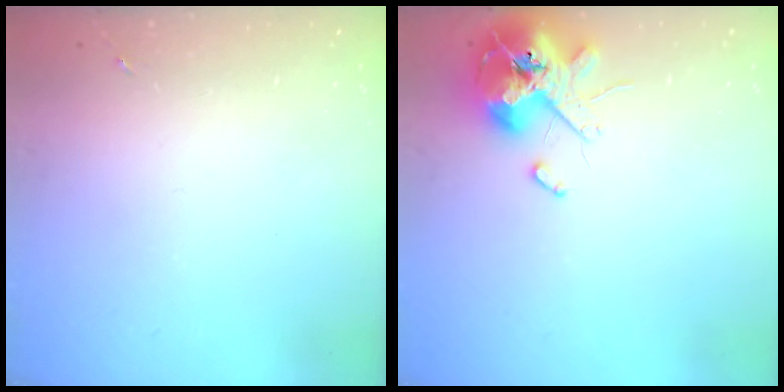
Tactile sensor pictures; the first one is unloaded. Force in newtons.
{"total": 13.9, "press": 13.7, "slide": 2.2}